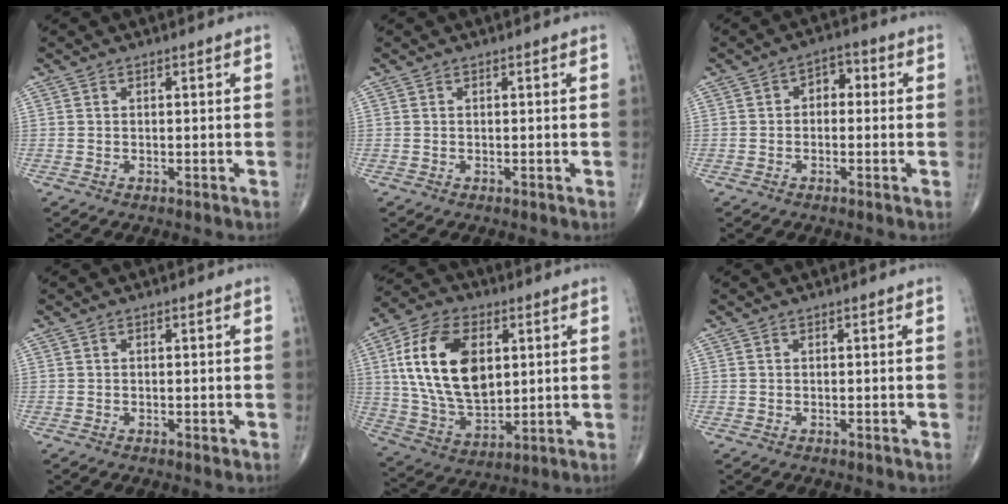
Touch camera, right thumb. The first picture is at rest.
{"total": 0.0}
{"total": 4.0, "force": [0.3, 2.8, 2.8], "torque": [-0.019, 0.016, -0.007]}
{"total": 0.6, "force": [-0.2, 0.3, 0.5], "torque": [-0.004, -0.001, -0.004]}
{"total": 19.6, "force": [4.2, 11.6, 15.2], "torque": [-0.271, -0.011, 0.081]}
{"total": 0.0}